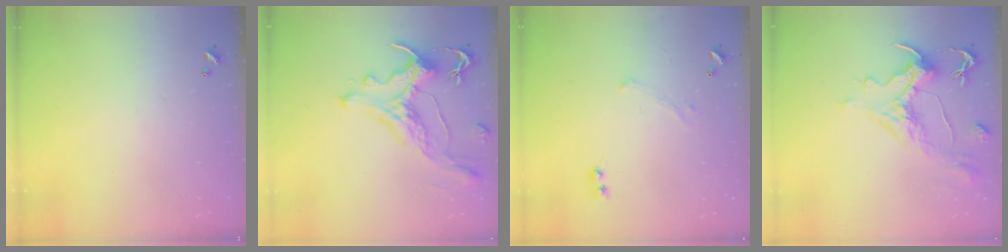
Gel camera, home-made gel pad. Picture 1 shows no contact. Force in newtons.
{"total": 1.7, "press": 1.2, "slide": 1.1}
{"total": 0.0}
{"total": 1.8, "press": 1.1, "slide": 1.4}